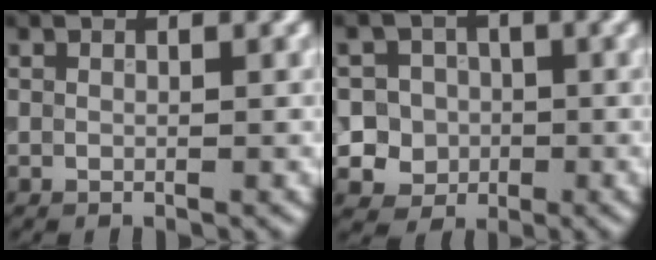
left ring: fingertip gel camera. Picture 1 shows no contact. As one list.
[{"total": 5.9, "force": [-0.4, 5.7, 1.5], "torque": [-0.013, 0.022, -0.022]}]